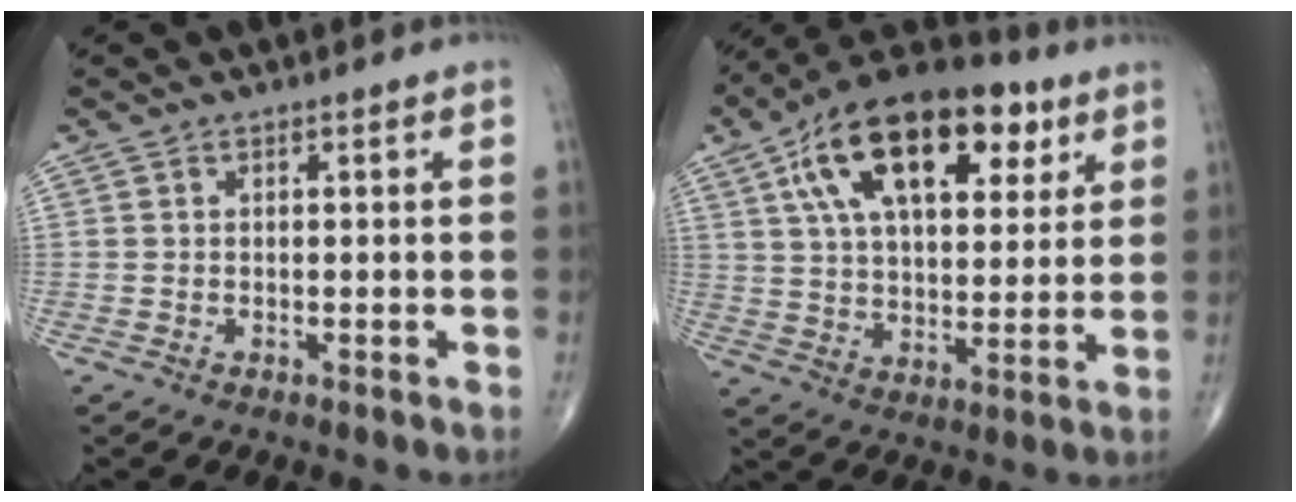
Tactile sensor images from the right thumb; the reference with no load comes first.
{"total": 23.6, "force": [10.1, 12.2, 17.5], "torque": [-0.275, -0.001, 0.166]}